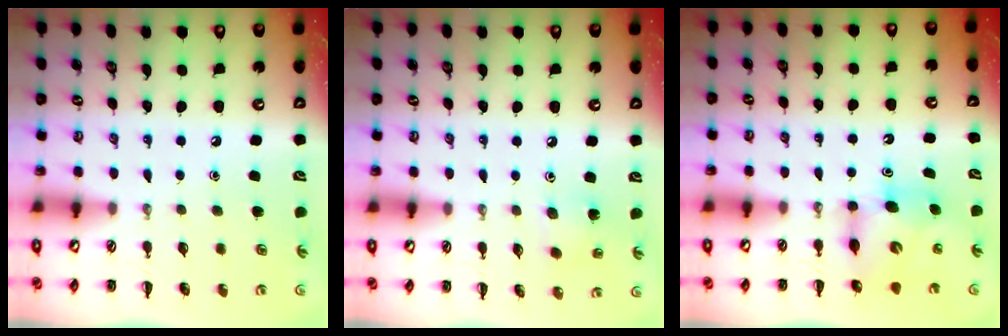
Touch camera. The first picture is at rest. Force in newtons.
{"total": 5.5, "press": 5.3, "slide": 1.6}
{"total": 7.1, "press": 7.1, "slide": 0.5}